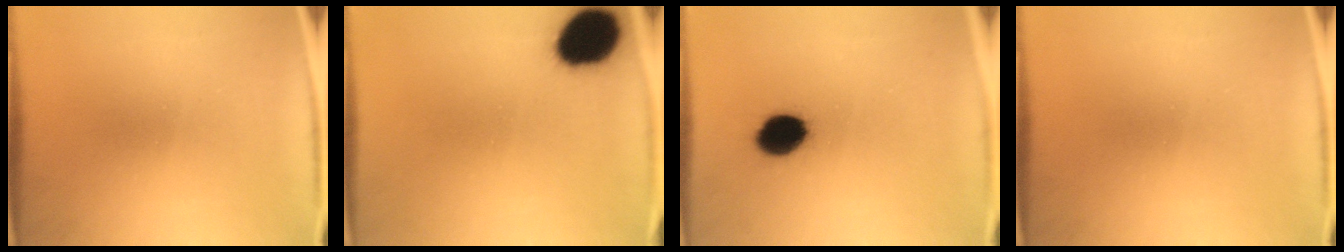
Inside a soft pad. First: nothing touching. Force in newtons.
{"total": 13.6}
{"total": 8.8}
{"total": 0.0}